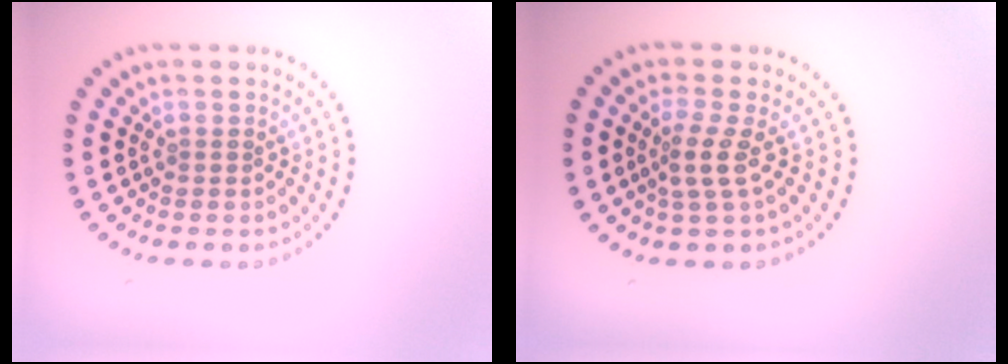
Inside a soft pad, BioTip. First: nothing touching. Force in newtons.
{"total": 2.2, "press": 1.5, "slide": 1.7}